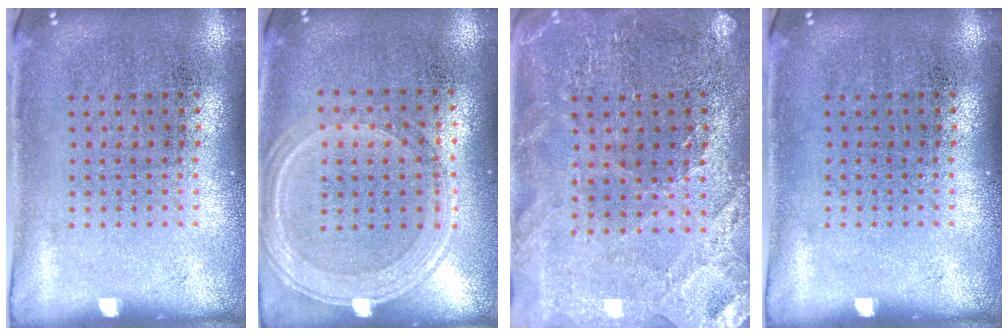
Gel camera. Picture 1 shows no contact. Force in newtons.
{"total": 1.3, "press": 1.2, "slide": 0.5}
{"total": 1.5, "press": 1.4, "slide": 0.3}
{"total": 0.0}